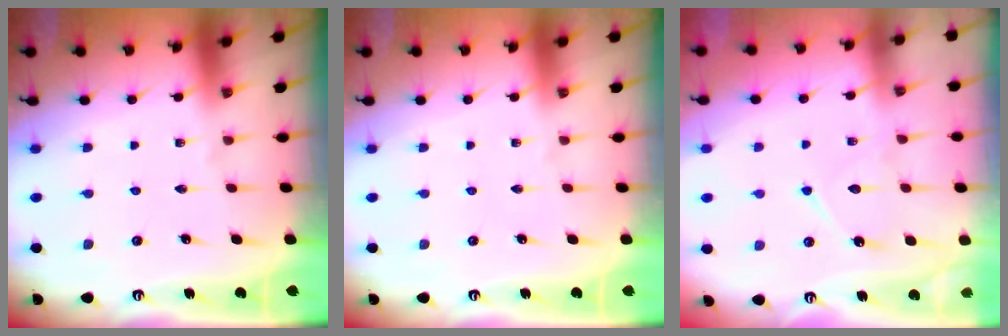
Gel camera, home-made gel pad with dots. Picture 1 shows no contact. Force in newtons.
{"total": 0.0}
{"total": 8.8, "press": 8.8, "slide": 0.9}